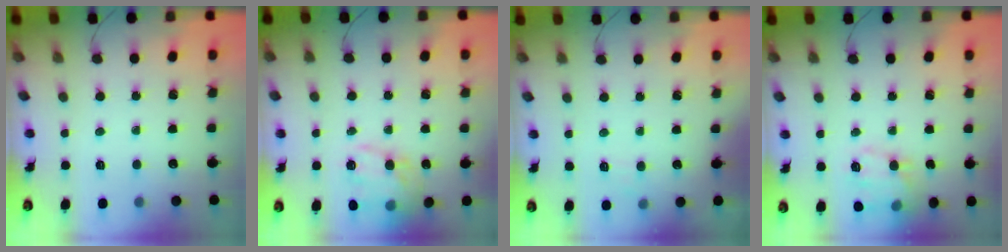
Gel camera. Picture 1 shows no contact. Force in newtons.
{"total": 15.1, "press": 14.9, "slide": 2.5}
{"total": 4.3, "press": 4.2, "slide": 1.0}
{"total": 13.7, "press": 13.6, "slide": 0.7}